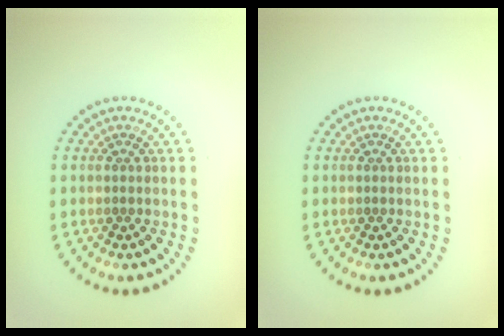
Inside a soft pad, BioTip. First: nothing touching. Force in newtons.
{"total": 0.0}